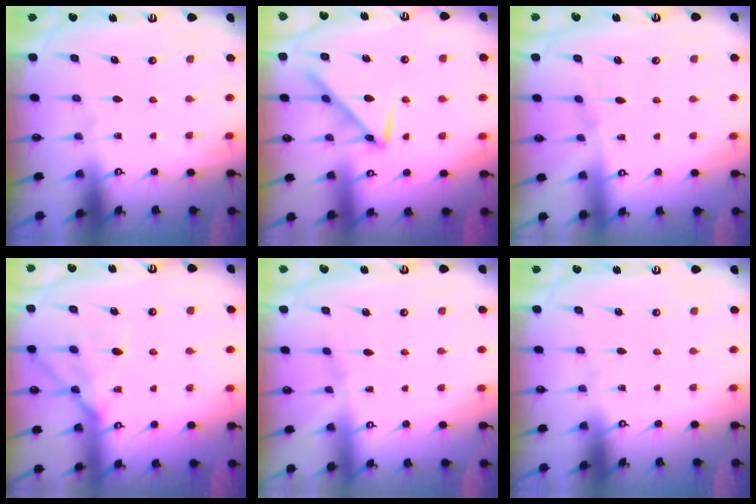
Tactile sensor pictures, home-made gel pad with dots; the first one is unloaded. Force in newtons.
{"total": 9.4, "press": 9.4, "slide": 0.6}
{"total": 2.8, "press": 2.8, "slide": 0.4}
{"total": 13.2, "press": 13.1, "slide": 1.2}
{"total": 1.7, "press": 1.7, "slide": 0.4}
{"total": 0.0}